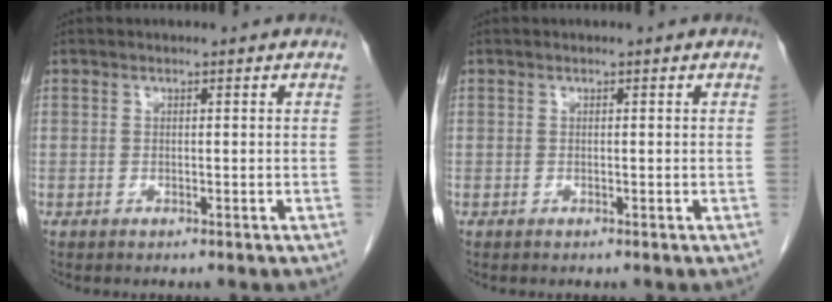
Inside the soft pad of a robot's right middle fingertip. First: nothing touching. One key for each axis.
{"total": 0.0}